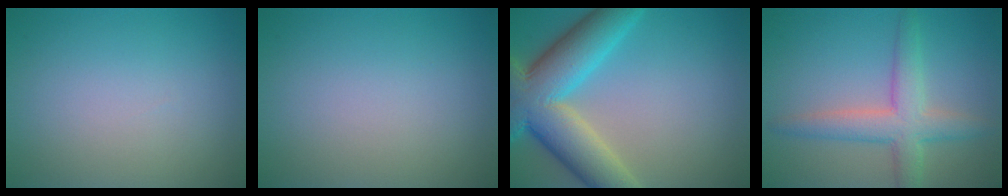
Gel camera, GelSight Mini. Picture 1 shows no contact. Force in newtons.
{"total": 0.0}
{"total": 10.6, "press": 10.6, "slide": 0.7}
{"total": 4.6, "press": 4.6, "slide": 0.2}